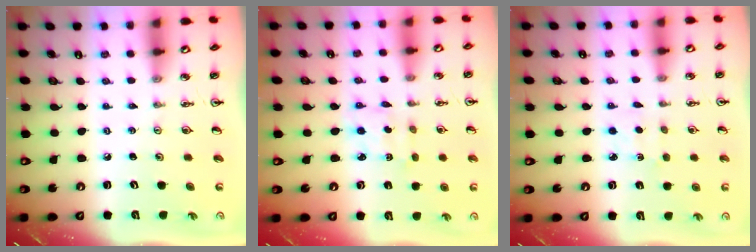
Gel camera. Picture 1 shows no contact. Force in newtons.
{"total": 2.2, "press": 2.0, "slide": 0.8}
{"total": 2.7, "press": 2.6, "slide": 0.3}